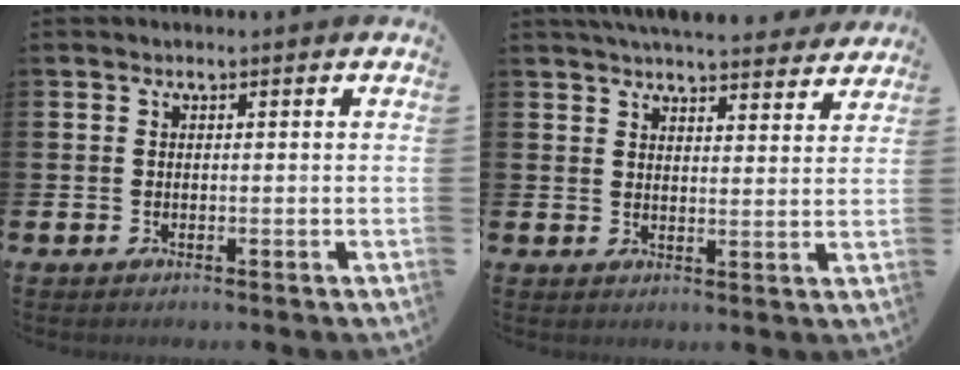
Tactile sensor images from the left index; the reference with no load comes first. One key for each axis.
{"total": 5.8, "fx": 5.7, "fy": 0.7, "fz": 1.0, "tx": -0.023, "ty": -0.032, "tz": 0.102}